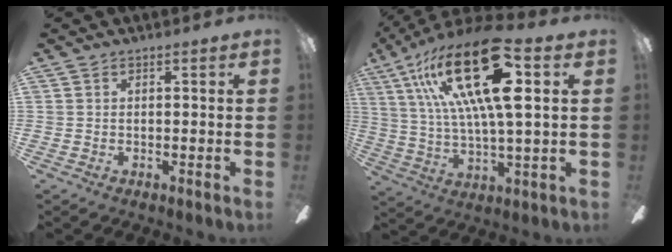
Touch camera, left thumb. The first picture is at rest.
{"total": 26.4, "force": [10.9, 8.2, 22.6], "torque": [-0.427, -0.041, 0.170]}